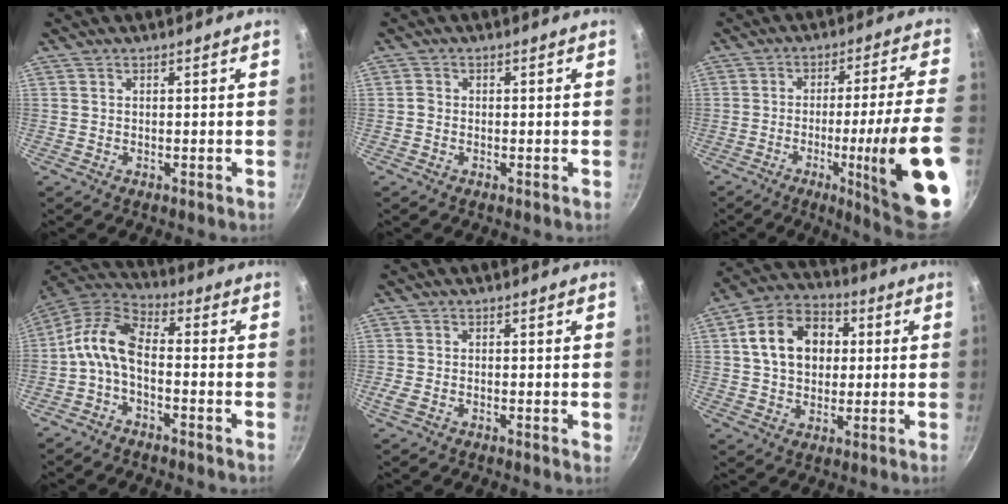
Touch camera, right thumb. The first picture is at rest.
{"total": 0.9, "force": [-0.4, 0.8, 0.3], "torque": [-0.003, 0.002, -0.011]}
{"total": 21.1, "force": [-6.6, 1.1, 20.0], "torque": [-0.267, 0.016, -0.086]}
{"total": 9.4, "force": [-2.3, 4.8, 7.7], "torque": [-0.161, 0.043, -0.060]}
{"total": 2.1, "force": [-0.3, 0.7, 2.0], "torque": [-0.035, -0.004, -0.010]}
{"total": 14.0, "force": [2.6, 10.5, 8.9], "torque": [-0.123, 0.022, 0.031]}